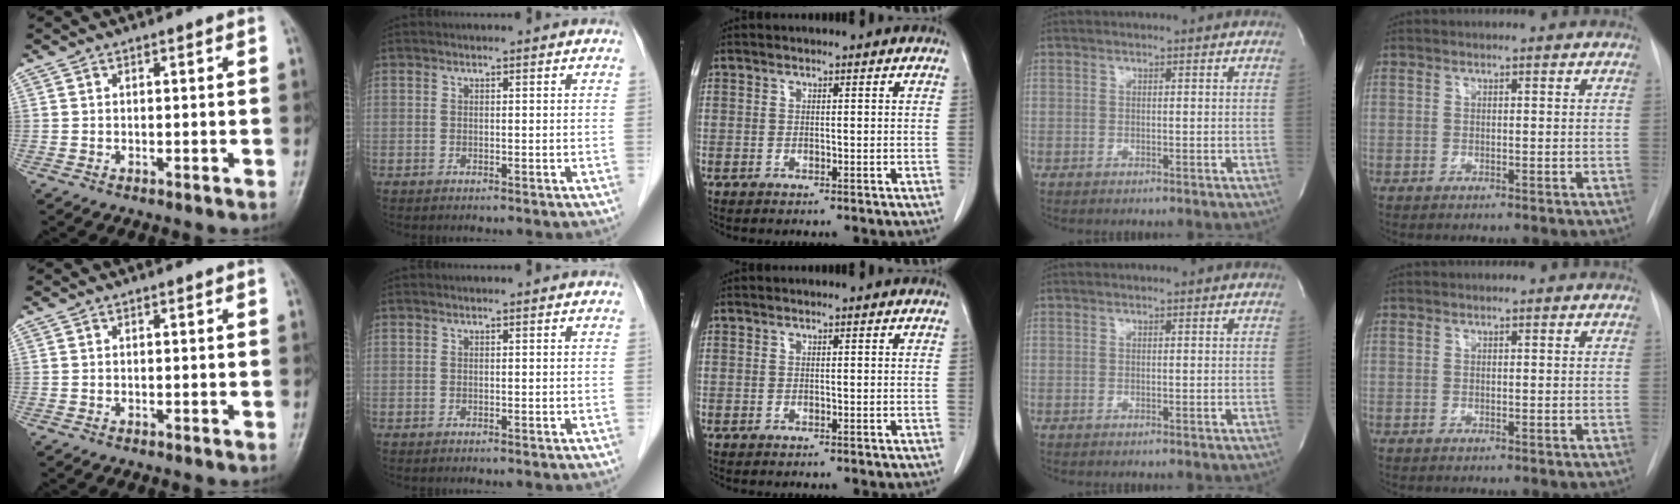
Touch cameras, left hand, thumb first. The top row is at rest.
{}